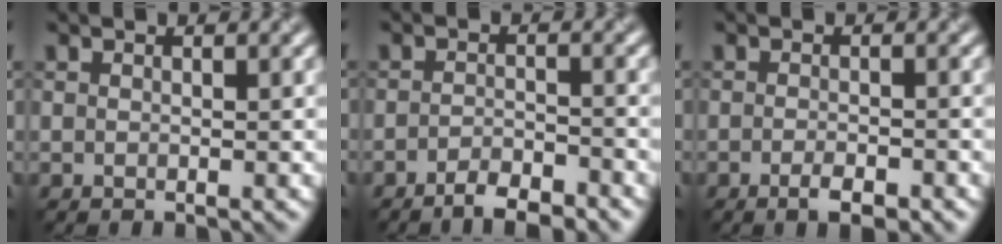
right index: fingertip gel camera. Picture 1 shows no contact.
{"total": 3.1, "force": [-2.4, 0.7, 1.7], "torque": [-0.027, 0.003, -0.045]}
{"total": 2.4, "force": [-1.4, 0.6, 1.8], "torque": [-0.029, -0.003, -0.022]}